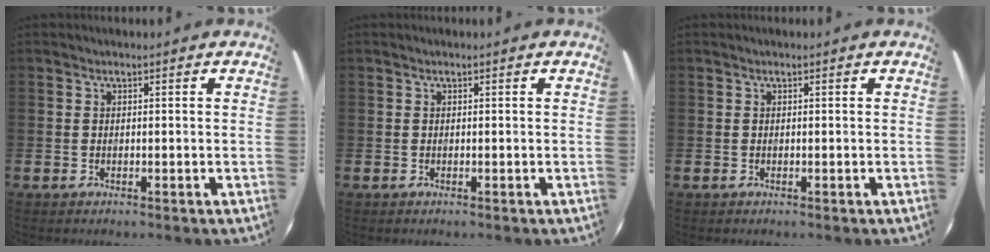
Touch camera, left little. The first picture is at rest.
{"total": 0.0}
{"total": 0.0}